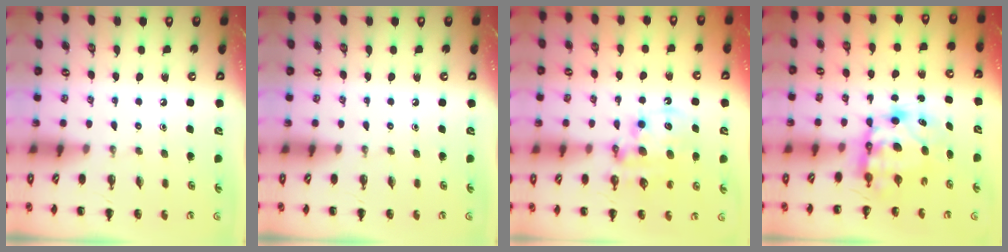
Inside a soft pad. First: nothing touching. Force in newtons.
{"total": 0.0}
{"total": 11.2, "press": 10.9, "slide": 2.9}
{"total": 7.5, "press": 7.2, "slide": 2.1}